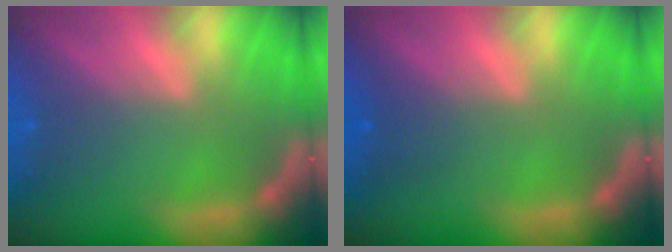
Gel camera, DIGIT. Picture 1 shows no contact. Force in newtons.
{"total": 1.5}